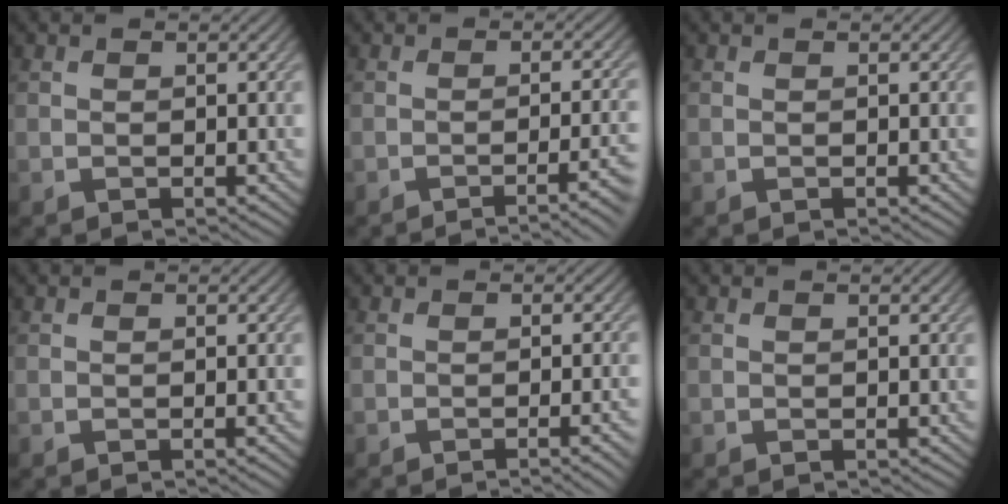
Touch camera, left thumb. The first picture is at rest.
{"total": 5.7, "force": [-2.9, 1.1, 4.8], "torque": [-0.059, 0.004, -0.041]}
{"total": 0.0}
{"total": 0.6, "force": [-0.3, 0.0, 0.5], "torque": [-0.005, 0.001, -0.007]}
{"total": 3.4, "force": [-1.4, 0.7, 3.0], "torque": [-0.033, 0.008, -0.025]}
{"total": 0.0}